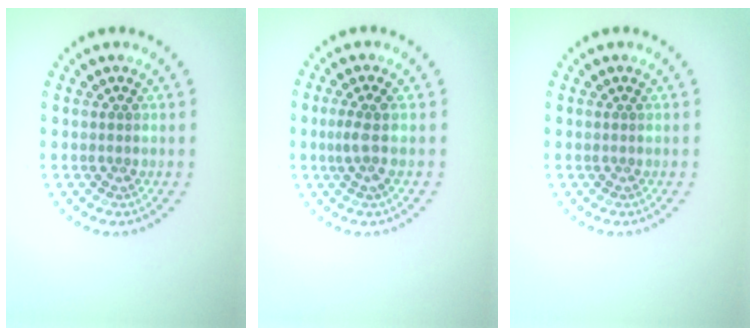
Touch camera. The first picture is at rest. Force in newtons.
{"total": 1.7, "press": 1.3, "slide": 1.1}
{"total": 0.0}